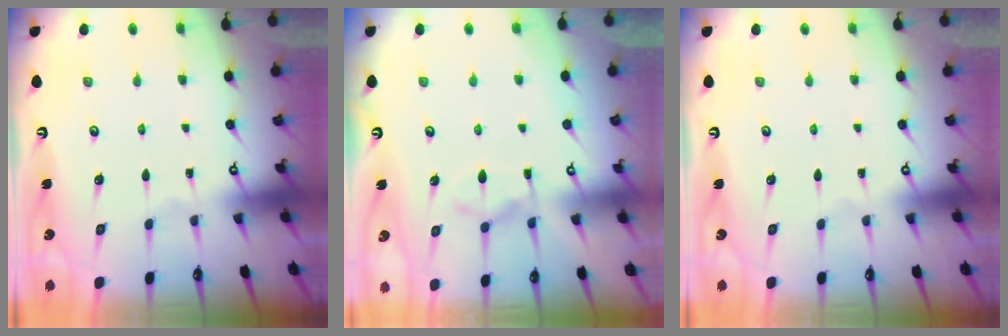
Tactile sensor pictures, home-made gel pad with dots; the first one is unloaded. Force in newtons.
{"total": 6.9, "press": 6.8, "slide": 1.2}
{"total": 0.0}